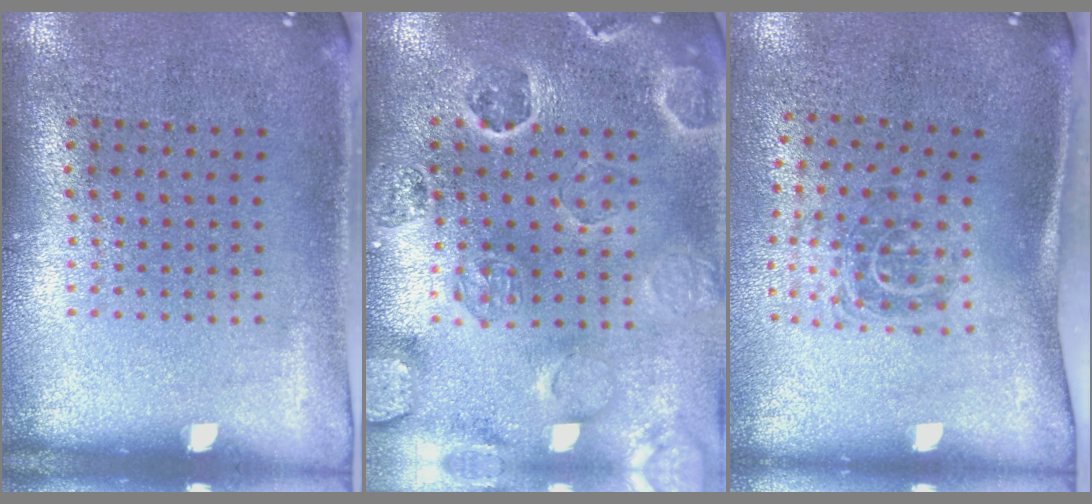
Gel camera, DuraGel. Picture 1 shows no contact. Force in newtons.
{"total": 2.6, "press": 2.5, "slide": 0.8}
{"total": 1.7, "press": 1.2, "slide": 1.3}